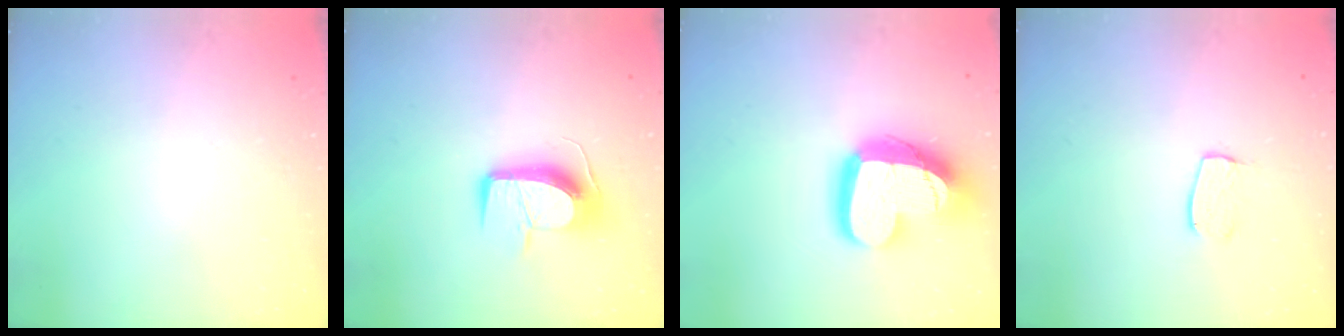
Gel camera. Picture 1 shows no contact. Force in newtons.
{"total": 12.7, "press": 12.7, "slide": 0.5}
{"total": 19.1, "press": 19.1, "slide": 1.4}
{"total": 6.0, "press": 6.0, "slide": 0.4}